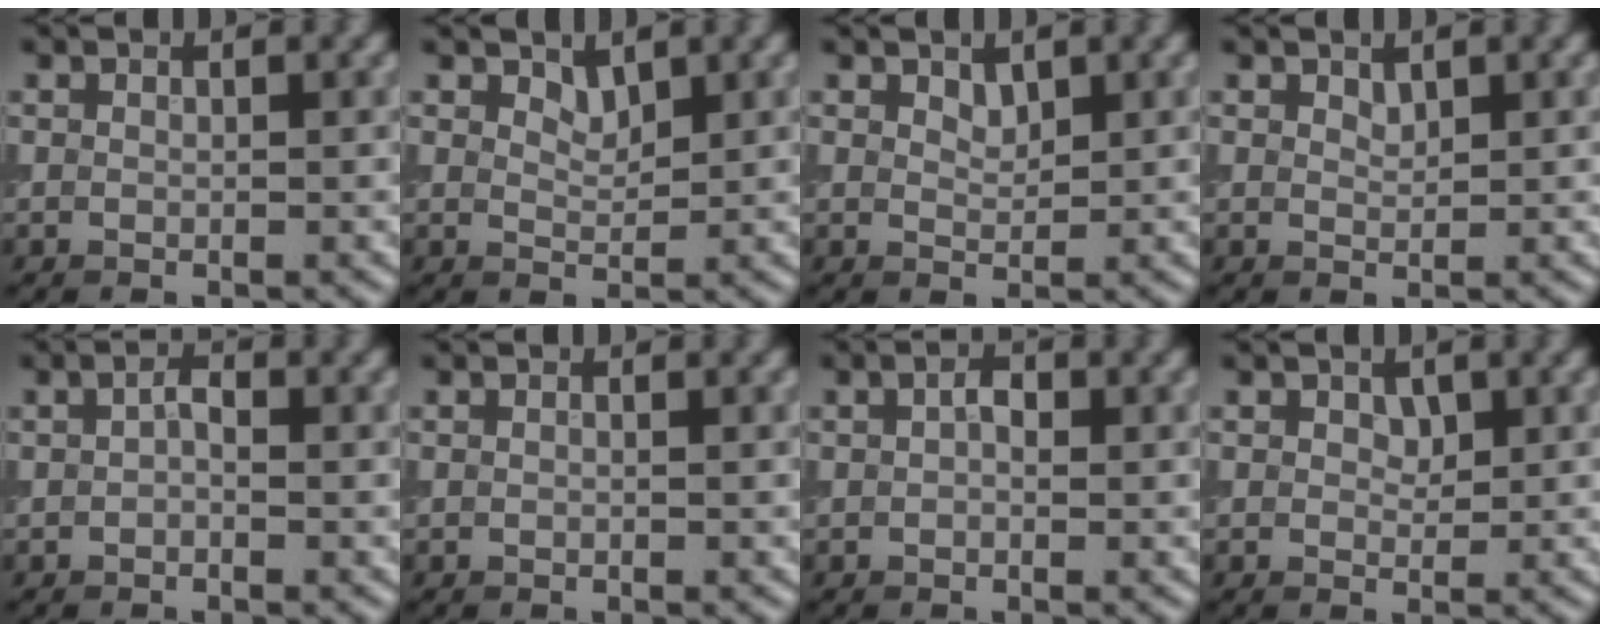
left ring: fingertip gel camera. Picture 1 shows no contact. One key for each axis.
{"total": 1.4, "fx": 1.1, "fy": 0.6, "fz": 0.6, "tx": -0.013, "ty": -0.005, "tz": 0.021}
{"total": 1.1, "fx": 0.8, "fy": 0.6, "fz": 0.5, "tx": -0.010, "ty": -0.003, "tz": 0.017}
{"total": 0.8, "fx": 0.7, "fy": 0.4, "fz": 0.3, "tx": -0.008, "ty": -0.001, "tz": 0.014}
{"total": 1.1, "fx": 0.0, "fy": 0.7, "fz": 0.9, "tx": -0.017, "ty": 0.002, "tz": -0.003}
{"total": 0.0}
{"total": 1.4, "fx": 0.2, "fy": 0.8, "fz": 1.0, "tx": -0.016, "ty": 0.003, "tz": 0.000}
{"total": 1.1, "fx": 0.5, "fy": 0.8, "fz": 0.6, "tx": -0.008, "ty": -0.004, "tz": 0.010}